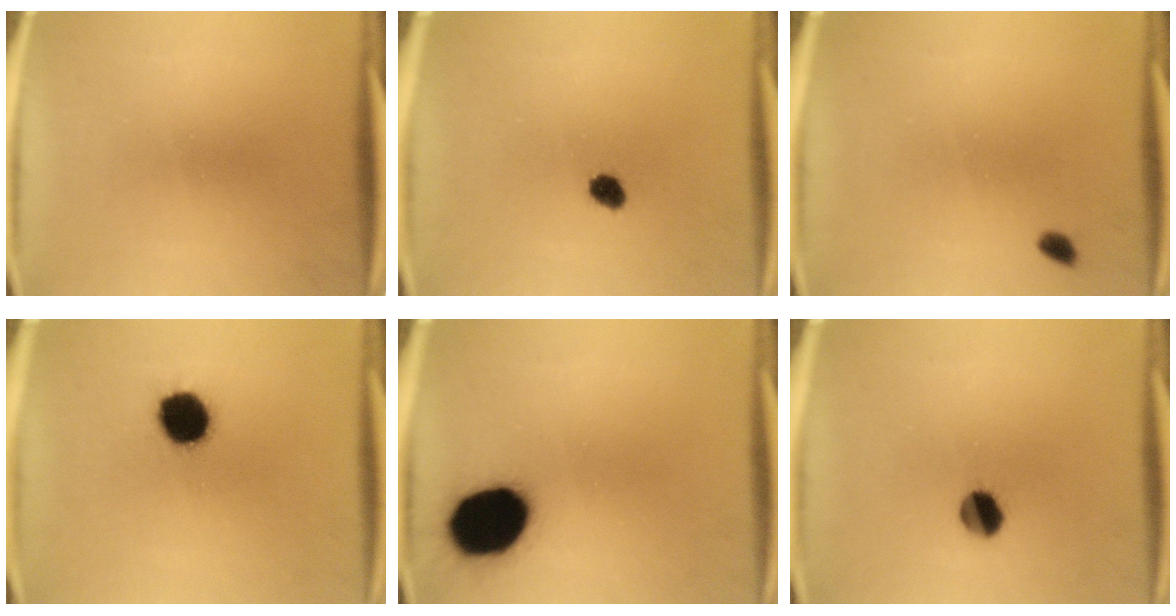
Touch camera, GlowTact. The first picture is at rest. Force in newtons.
{"total": 2.8}
{"total": 1.3}
{"total": 11.4}
{"total": 18.8}
{"total": 5.5}